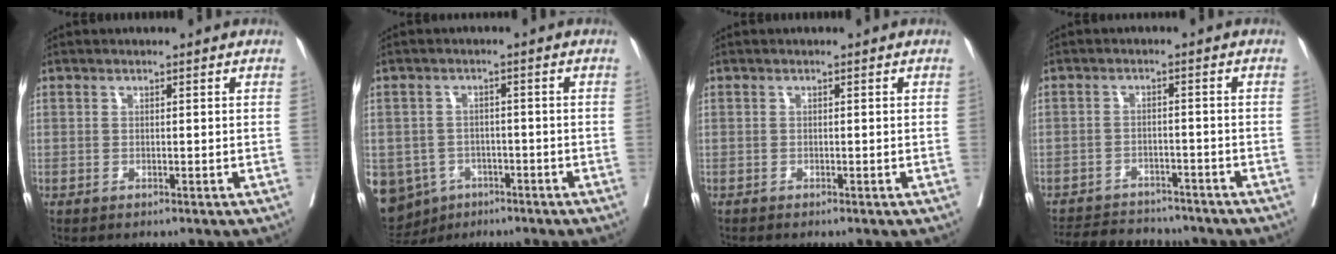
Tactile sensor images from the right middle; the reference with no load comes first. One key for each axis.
{"total": 10.1, "fx": -5.0, "fy": 8.5, "fz": 2.3, "tx": -0.084, "ty": 0.003, "tz": -0.067}
{"total": 0.0}
{"total": 10.1, "fx": -9.3, "fy": 3.3, "fz": 2.3, "tx": -0.039, "ty": 0.004, "tz": -0.126}